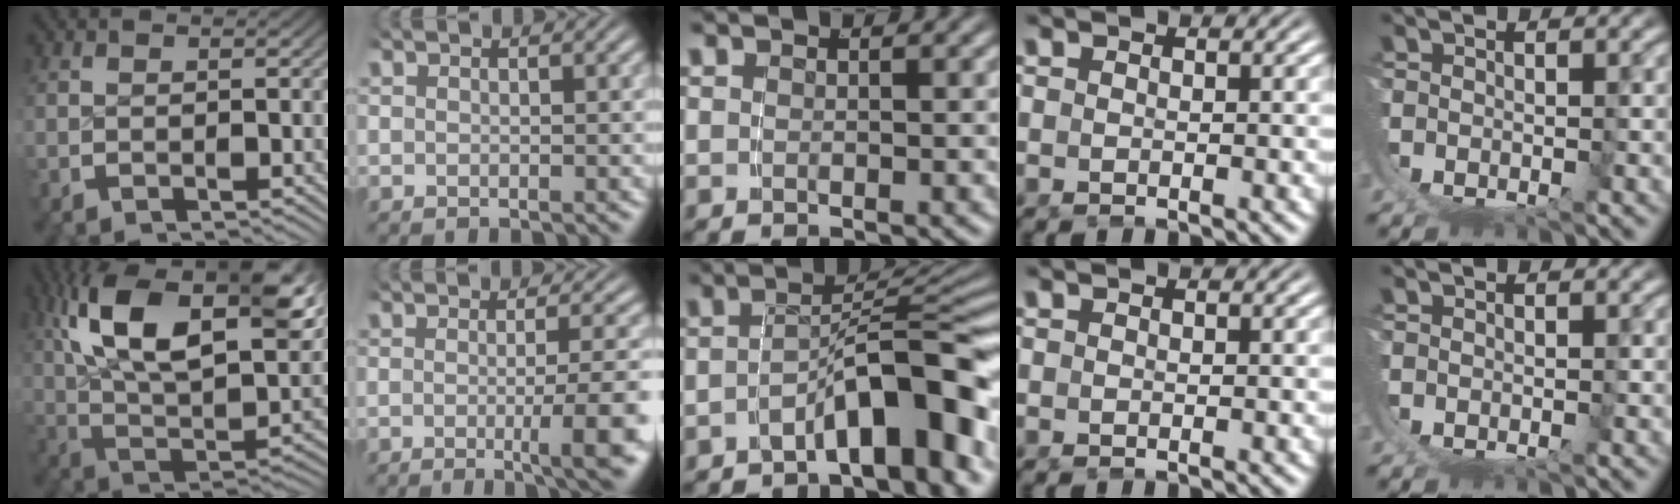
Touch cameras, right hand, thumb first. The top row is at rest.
{"thumb": {"total": 20.1, "force": [4.0, 12.0, 15.6], "torque": [-0.281, -0.026, 0.070]}, "index": {"total": 6.3, "force": [-2.1, 0.8, 5.8], "torque": [-0.062, 0.000, -0.036]}, "middle": {"total": 8.9, "force": [-4.6, 2.6, 7.2], "torque": [-0.091, 0.003, -0.069]}}